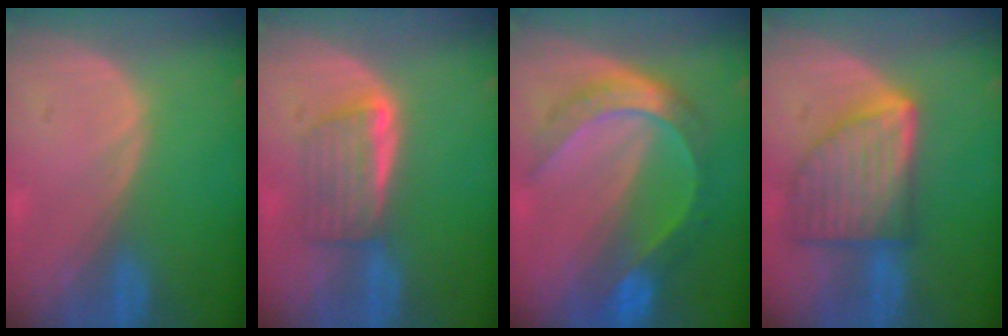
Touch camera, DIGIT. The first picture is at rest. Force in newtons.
{"total": 5.8, "press": 5.2, "slide": 2.6}
{"total": 8.2, "press": 8.1, "slide": 0.8}
{"total": 9.3, "press": 9.3, "slide": 0.5}